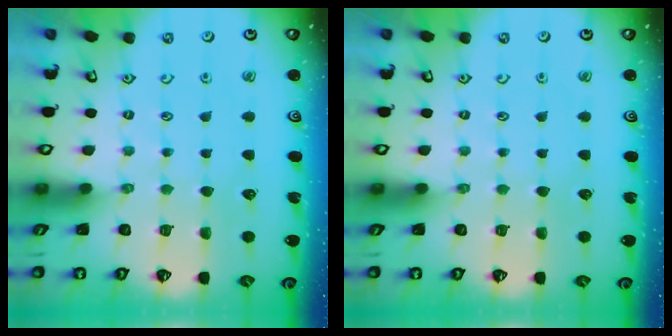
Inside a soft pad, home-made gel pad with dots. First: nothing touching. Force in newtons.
{"total": 0.0}